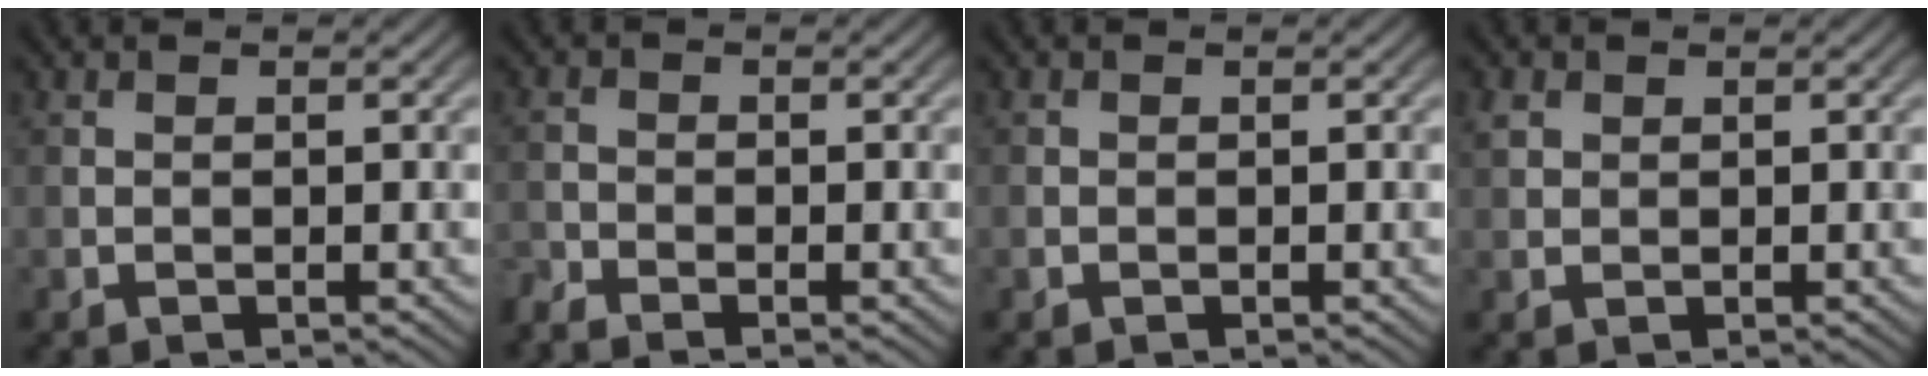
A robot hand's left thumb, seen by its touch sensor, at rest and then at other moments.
{"total": 2.1, "force": [-1.9, 0.4, 0.8], "torque": [-0.020, -0.009, -0.049]}
{"total": 0.6, "force": [-0.2, 0.5, 0.2], "torque": [-0.004, -0.004, -0.005]}
{"total": 1.5, "force": [0.7, 1.2, 0.6], "torque": [-0.016, 0.003, 0.015]}